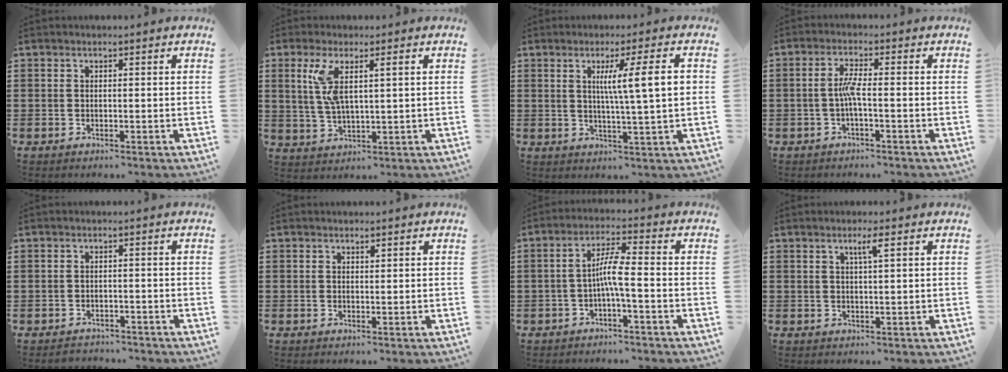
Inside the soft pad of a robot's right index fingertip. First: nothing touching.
{"total": 5.3, "force": [1.6, 1.3, 4.9], "torque": [-0.116, -0.005, 0.022]}
{"total": 8.1, "force": [1.5, 0.1, 8.0], "torque": [-0.141, -0.004, 0.015]}
{"total": 3.5, "force": [-0.9, 0.3, 3.4], "torque": [-0.071, -0.002, -0.021]}
{"total": 1.7, "force": [-1.7, 0.4, -0.2], "torque": [-0.004, 0.003, -0.040]}
{"total": 0.5, "force": [0.3, 0.3, 0.2], "torque": [-0.005, 0.002, 0.007]}
{"total": 5.2, "force": [-1.3, 0.5, 5.0], "torque": [-0.098, 0.001, -0.030]}
{"total": 2.2, "force": [1.0, 0.0, 1.9], "torque": [-0.040, 0.001, 0.015]}